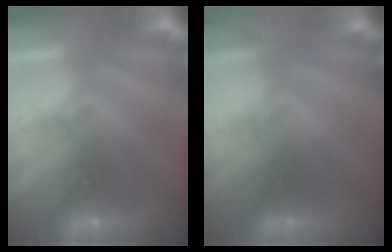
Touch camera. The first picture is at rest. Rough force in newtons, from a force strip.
{"total": 2.3}